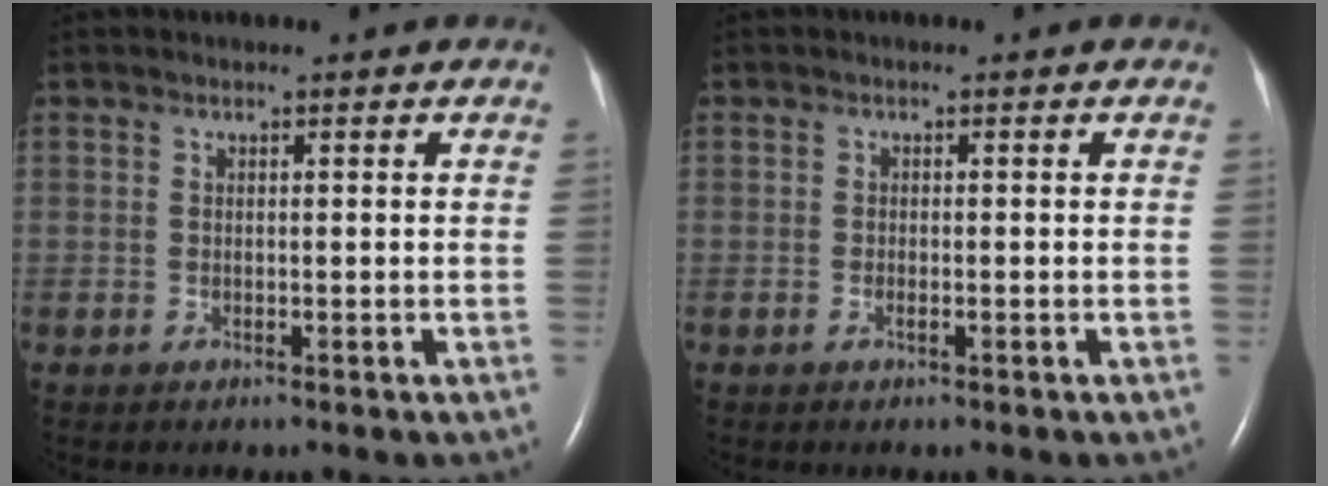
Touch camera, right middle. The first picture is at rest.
{"total": 0.7, "force": [-0.4, 0.2, 0.6], "torque": [-0.017, -0.001, -0.005]}